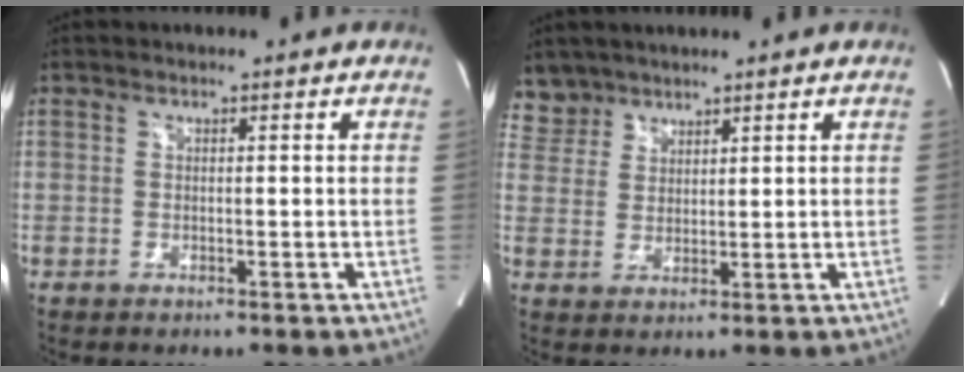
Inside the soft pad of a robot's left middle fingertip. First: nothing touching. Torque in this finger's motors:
{"motor_torque": [0.05, -0.08, 0.06, -0.01]}